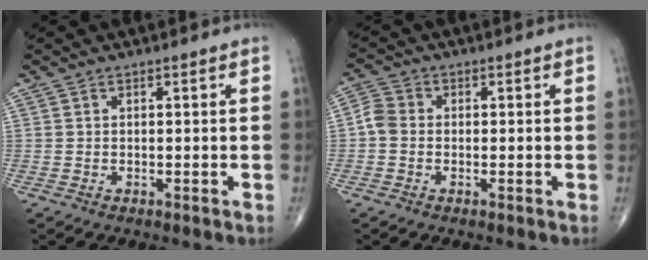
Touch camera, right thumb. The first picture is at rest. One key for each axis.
{"total": 3.3, "fx": -0.6, "fy": 2.7, "fz": 1.8, "tx": -0.033, "ty": 0.008, "tz": -0.021}